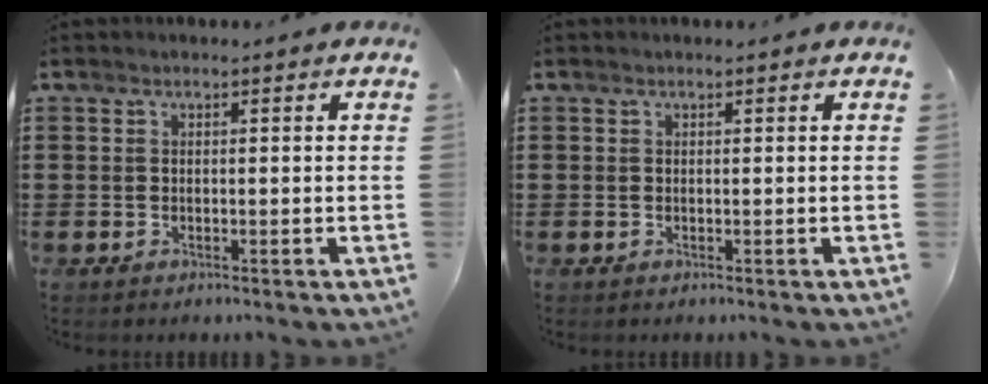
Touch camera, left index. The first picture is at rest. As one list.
[{"total": 0.0}]